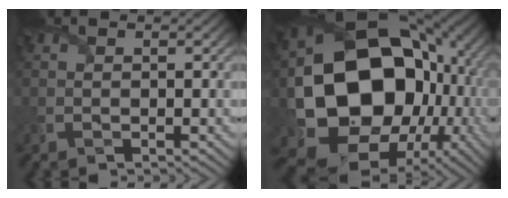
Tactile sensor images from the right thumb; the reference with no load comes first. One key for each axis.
{"total": 20.0, "fx": -1.5, "fy": 16.2, "fz": 11.7, "tx": -0.234, "ty": -0.054, "tz": 0.000}